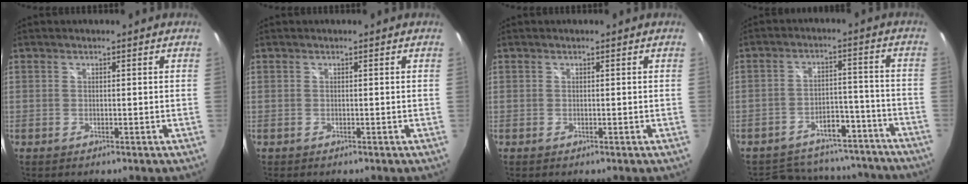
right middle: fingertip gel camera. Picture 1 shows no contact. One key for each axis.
{"total": 0.0}
{"total": 0.0}
{"total": 20.6, "fx": -17.3, "fy": 8.9, "fz": 6.6, "tx": -0.132, "ty": 0.050, "tz": -0.207}